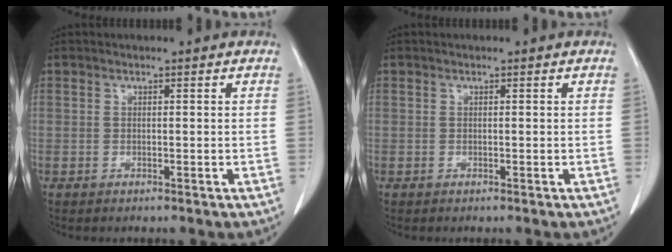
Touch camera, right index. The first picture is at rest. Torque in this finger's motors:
{"motor_torque": [0.00, 0.00, 0.03, 0.00]}